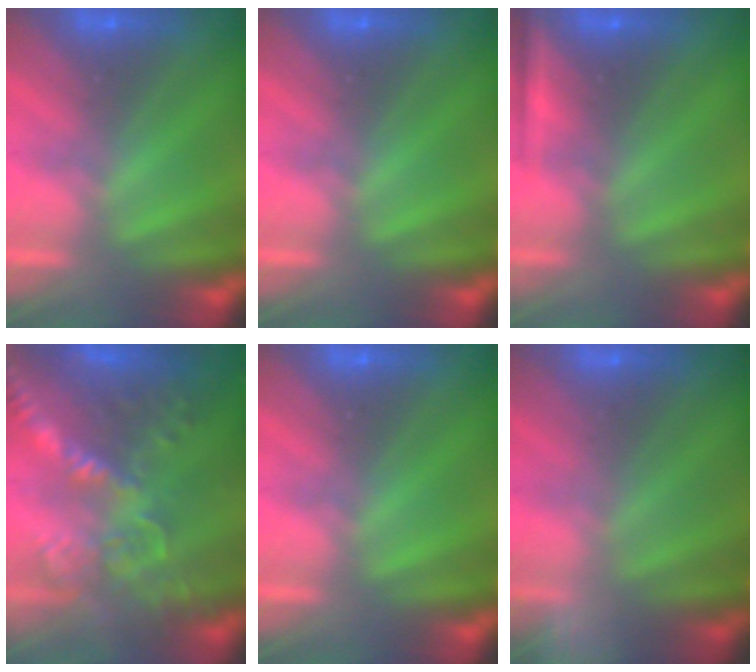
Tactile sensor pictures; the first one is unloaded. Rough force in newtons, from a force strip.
{"total": 0.0}
{"total": 2.3}
{"total": 6.0}
{"total": 0.0}
{"total": 2.1}